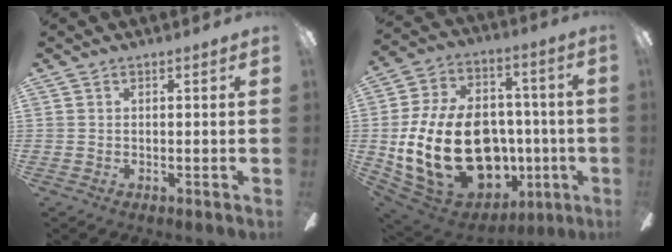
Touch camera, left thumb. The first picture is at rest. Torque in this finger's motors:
{"motor_torque": [2.09, 2.92, 1.60, -1.17, 0.70]}